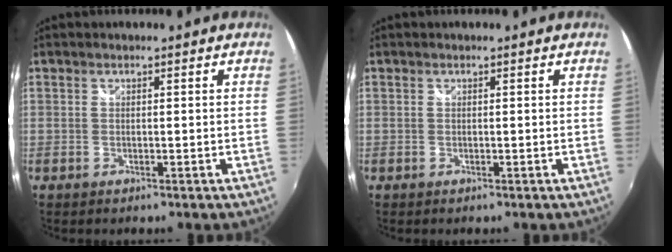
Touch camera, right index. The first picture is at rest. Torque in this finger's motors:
{"motor_torque": [-0.06, 0.06, 0.00, 0.00]}